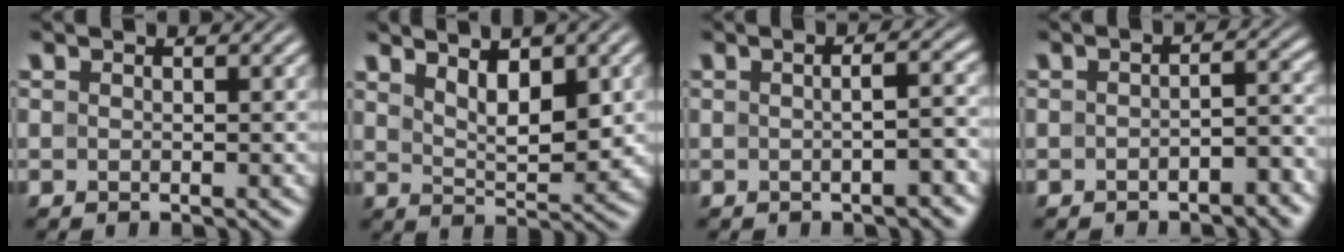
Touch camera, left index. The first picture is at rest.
{"total": 5.0, "force": [2.5, 1.9, 3.9], "torque": [-0.064, -0.006, 0.041]}
{"total": 3.8, "force": [-0.5, 1.4, 3.5], "torque": [-0.028, 0.009, -0.006]}
{"total": 3.5, "force": [-1.7, 1.6, 2.6], "torque": [-0.031, 0.008, -0.027]}